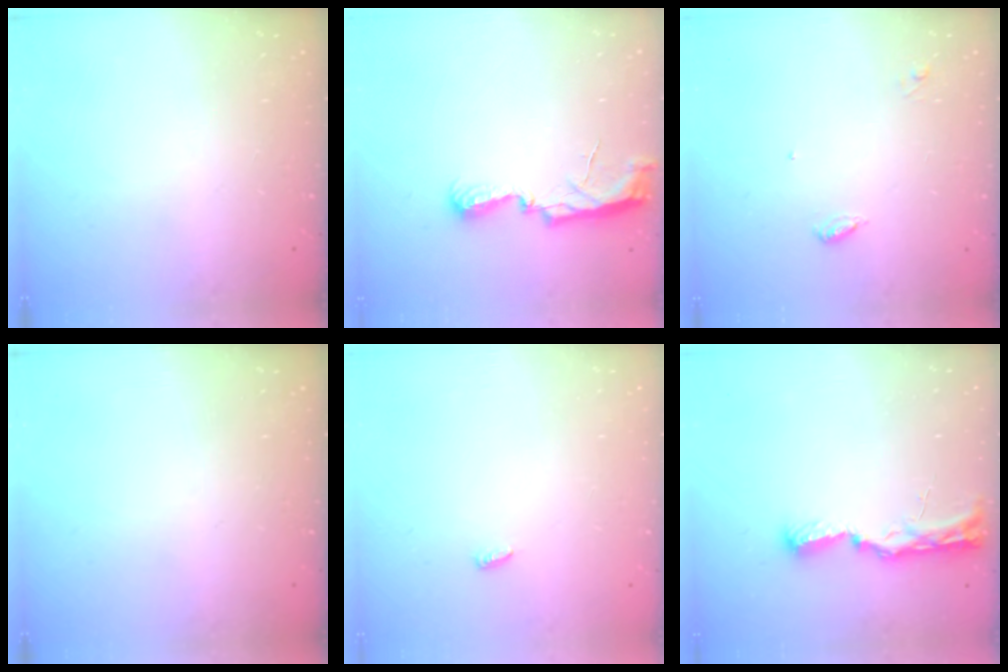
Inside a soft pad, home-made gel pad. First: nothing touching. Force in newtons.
{"total": 7.3, "press": 7.3, "slide": 0.5}
{"total": 3.6, "press": 3.6, "slide": 0.3}
{"total": 0.0}
{"total": 3.5, "press": 3.4, "slide": 0.6}
{"total": 8.9, "press": 8.9, "slide": 1.3}